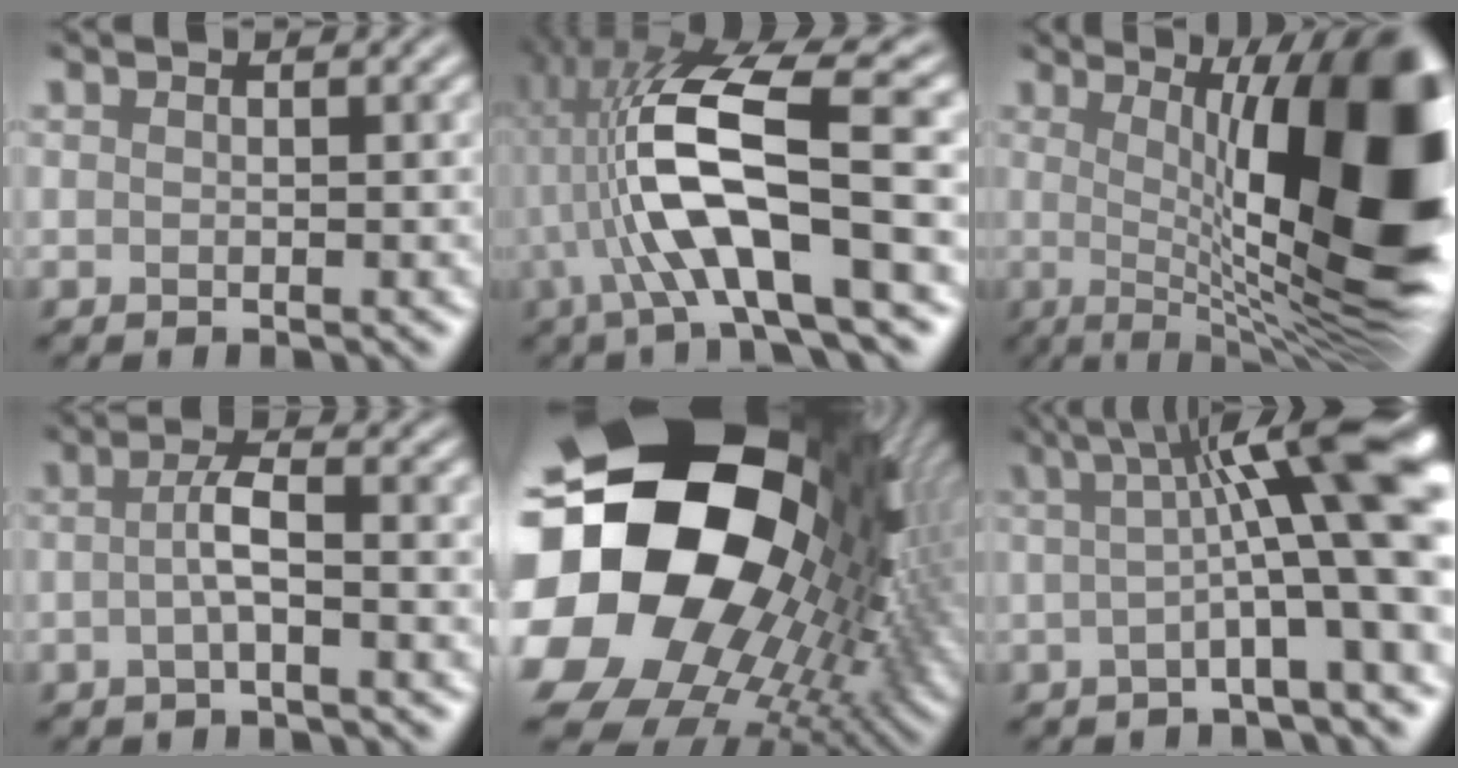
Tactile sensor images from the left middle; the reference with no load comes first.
{"total": 10.9, "force": [-1.2, 2.4, 10.5], "torque": [-0.223, 0.012, -0.007]}
{"total": 15.8, "force": [0.5, 4.2, 15.3], "torque": [-0.181, 0.010, 0.022]}
{"total": 1.8, "force": [-0.9, -0.4, 1.5], "torque": [-0.046, 0.002, -0.002]}
{"total": 22.8, "force": [1.2, 17.9, 14.2], "torque": [-0.278, -0.055, 0.014]}
{"total": 10.0, "force": [1.0, 1.5, 9.8], "torque": [-0.139, 0.021, 0.026]}